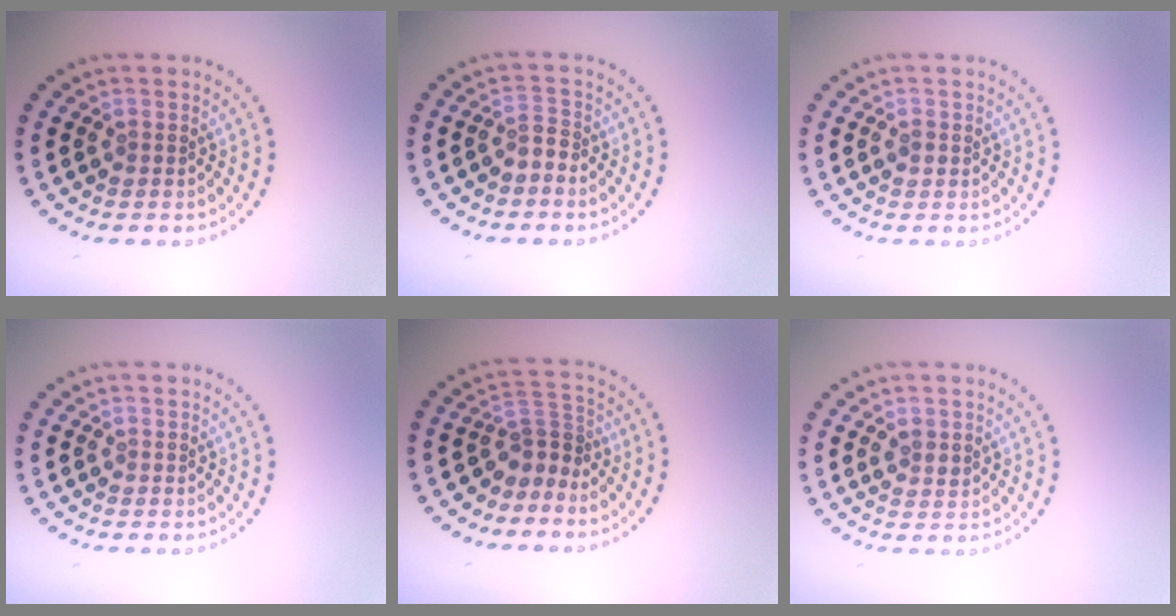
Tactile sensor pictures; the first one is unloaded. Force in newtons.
{"total": 1.2, "press": 0.7, "slide": 1.0}
{"total": 1.0, "press": 1.0, "slide": 0.1}
{"total": 0.0}
{"total": 2.5, "press": 1.7, "slide": 1.8}
{"total": 1.3, "press": 1.2, "slide": 0.4}